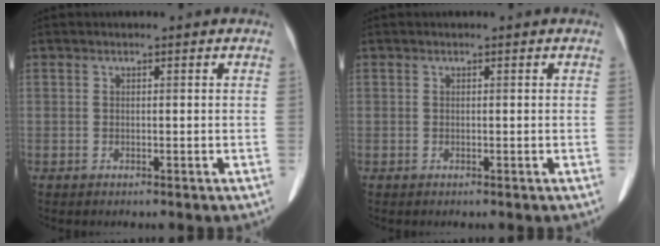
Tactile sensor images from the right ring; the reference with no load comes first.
{"total": 0.0}